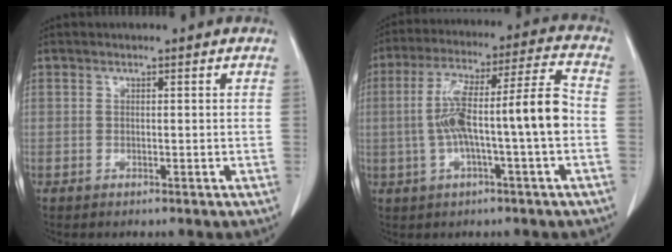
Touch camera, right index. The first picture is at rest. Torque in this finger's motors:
{"motor_torque": [1.49, -0.06, 0.60, 0.21]}